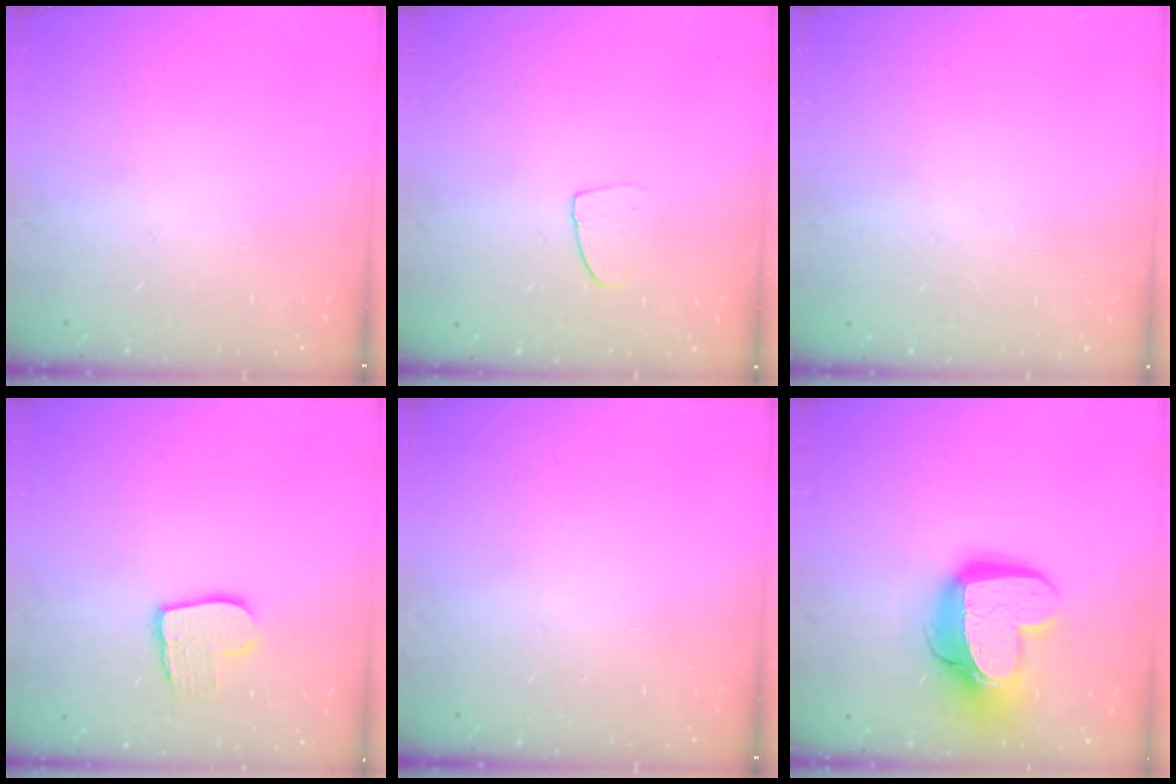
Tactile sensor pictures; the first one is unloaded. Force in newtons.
{"total": 5.0, "press": 4.9, "slide": 0.5}
{"total": 0.0}
{"total": 9.8, "press": 9.8, "slide": 0.9}
{"total": 0.0}
{"total": 15.3, "press": 15.3, "slide": 1.4}